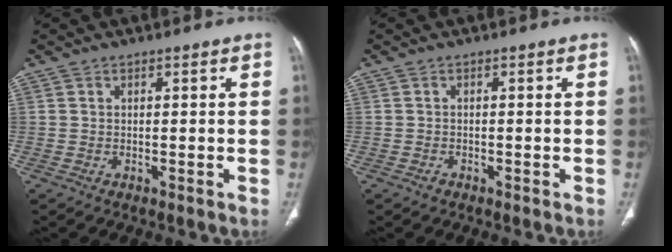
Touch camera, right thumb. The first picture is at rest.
{"total": 0.9, "force": [-0.6, 0.6, 0.3], "torque": [-0.006, 0.002, -0.012]}